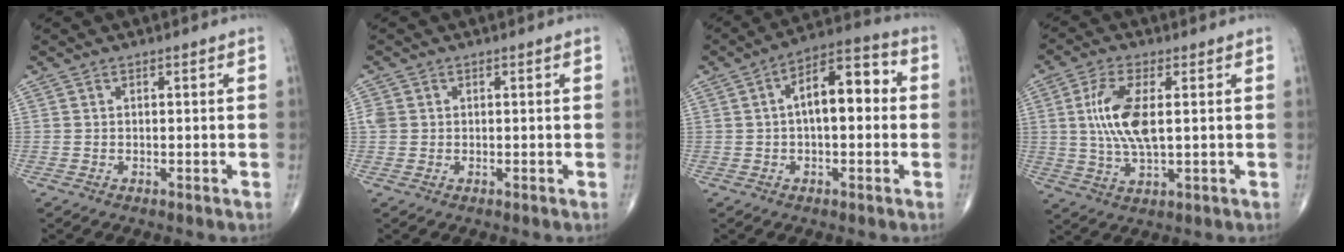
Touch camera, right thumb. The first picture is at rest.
{"total": 2.2, "force": [0.3, 2.0, 1.0], "torque": [-0.020, 0.008, 0.009]}
{"total": 11.6, "force": [1.2, 5.5, 10.1], "torque": [-0.138, 0.036, 0.007]}
{"total": 10.2, "force": [1.3, 3.9, 9.3], "torque": [-0.196, -0.005, 0.028]}